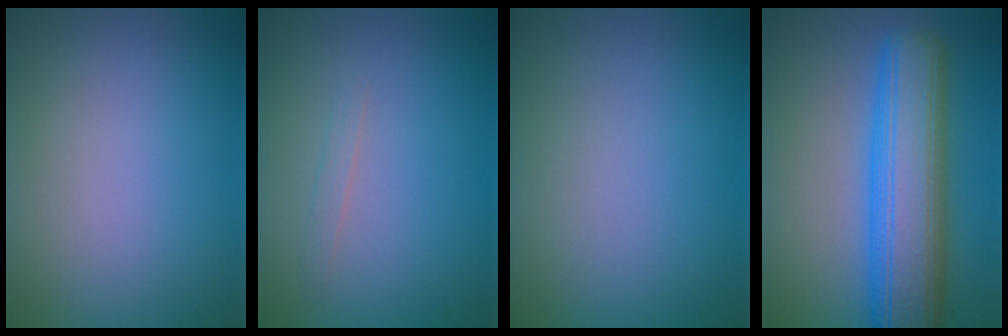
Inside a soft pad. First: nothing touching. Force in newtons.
{"total": 0.6, "press": 0.6, "slide": 0.1}
{"total": 0.0}
{"total": 10.1, "press": 10.0, "slide": 0.4}